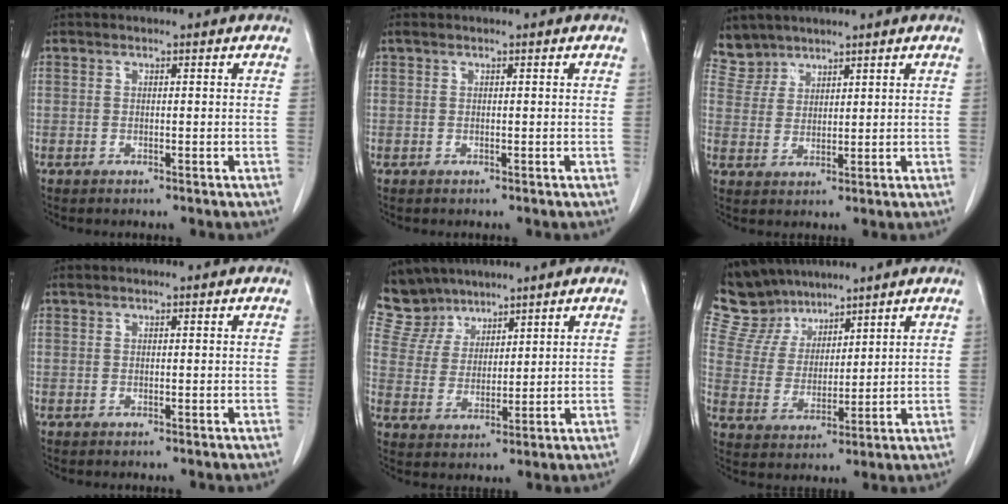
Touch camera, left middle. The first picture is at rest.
{"total": 0.0}
{"total": 4.1, "force": [3.7, 1.6, -0.7], "torque": [0.018, 0.004, 0.080]}
{"total": 0.0}
{"total": 6.8, "force": [6.1, 3.0, -0.2], "torque": [-0.005, 0.007, 0.134]}
{"total": 10.0, "force": [9.0, 4.0, 1.8], "torque": [-0.052, 0.019, 0.185]}